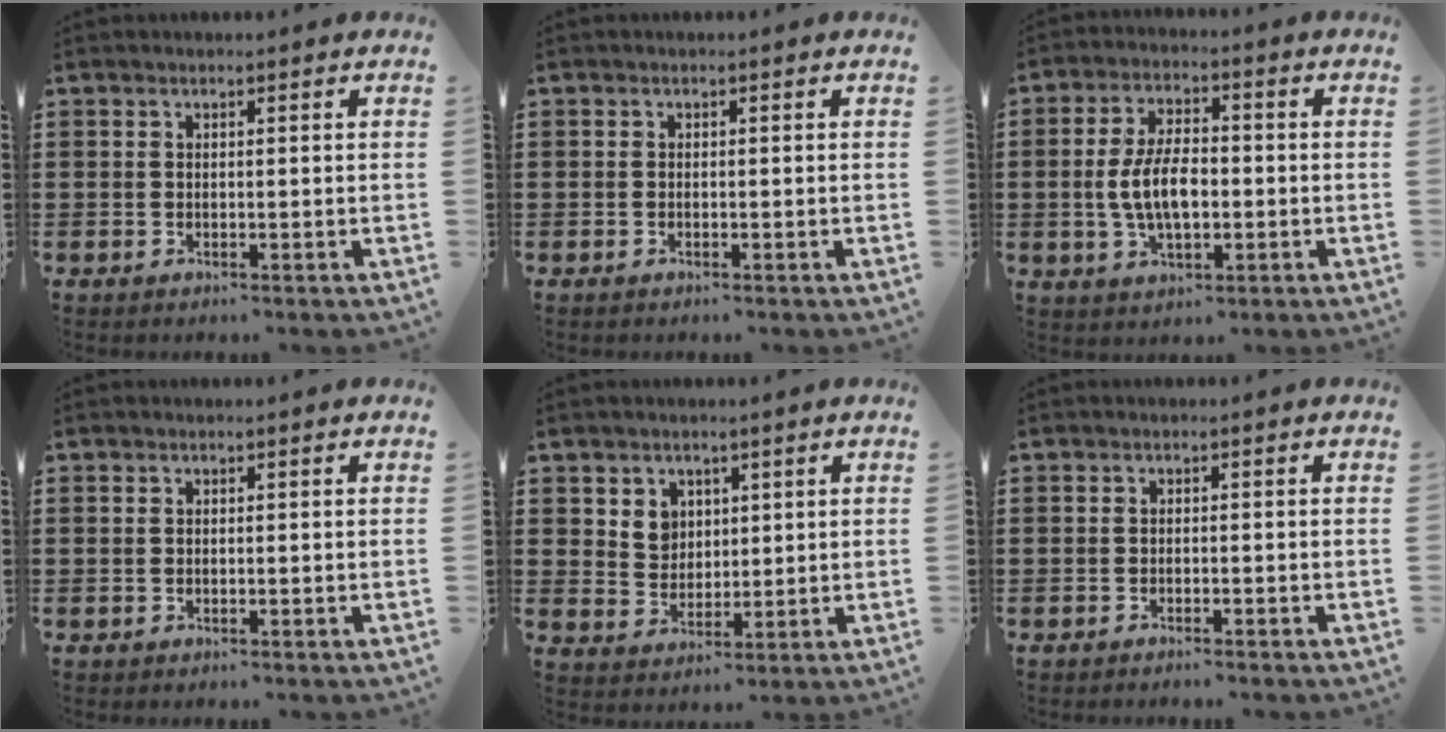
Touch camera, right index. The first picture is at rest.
{"total": 0.0}
{"total": 7.6, "force": [-0.8, 3.6, 6.6], "torque": [-0.147, -0.001, -0.021]}
{"total": 0.0}
{"total": 4.4, "force": [2.2, 3.7, 0.9], "torque": [-0.025, 0.009, 0.040]}
{"total": 0.8, "force": [-0.8, -0.1, 0.2], "torque": [-0.006, -0.001, -0.016]}